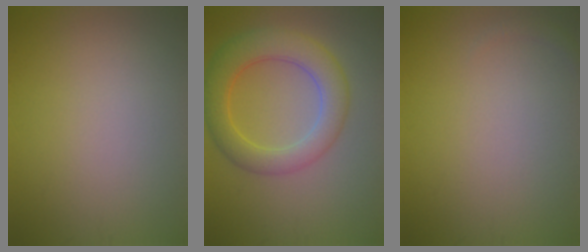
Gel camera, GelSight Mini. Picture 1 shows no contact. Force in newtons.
{"total": 6.2, "press": 6.2, "slide": 0.2}
{"total": 0.6, "press": 0.6, "slide": 0.1}